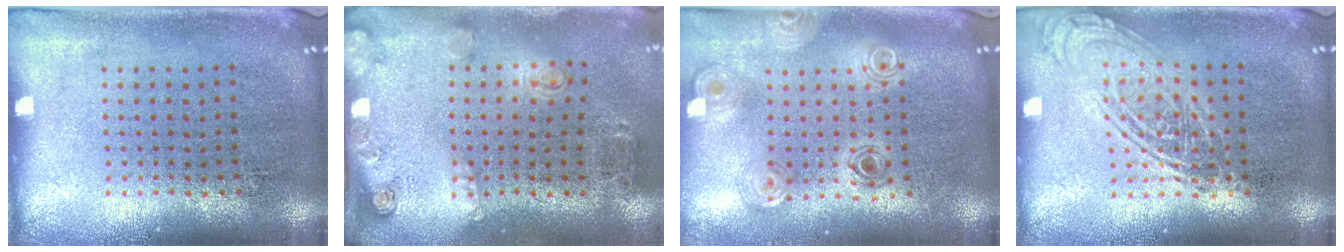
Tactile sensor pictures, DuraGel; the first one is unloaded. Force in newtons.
{"total": 2.1, "press": 1.3, "slide": 1.6}
{"total": 1.0, "press": 0.9, "slide": 0.2}
{"total": 2.6, "press": 2.6, "slide": 0.3}